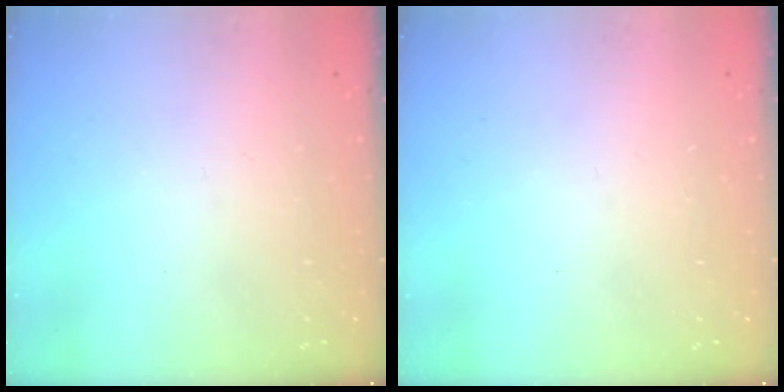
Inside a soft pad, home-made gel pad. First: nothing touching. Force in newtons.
{"total": 0.0}